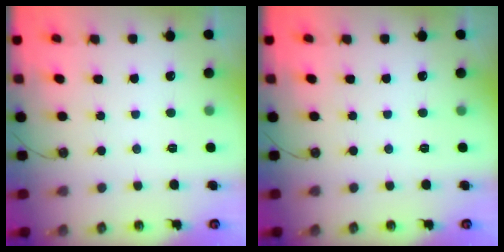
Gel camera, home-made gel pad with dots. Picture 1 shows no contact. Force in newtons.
{"total": 0.0}